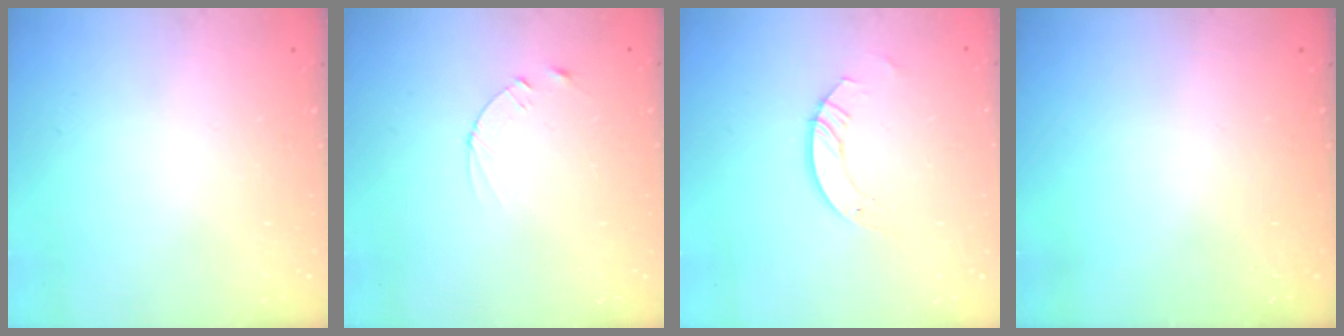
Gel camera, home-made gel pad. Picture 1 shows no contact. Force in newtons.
{"total": 2.4, "press": 2.3, "slide": 0.2}
{"total": 3.7, "press": 3.7, "slide": 0.3}
{"total": 0.0}